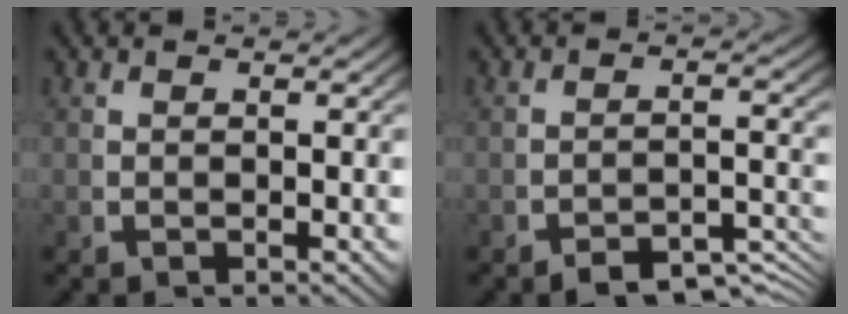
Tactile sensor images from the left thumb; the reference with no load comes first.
{"total": 5.8, "force": [-4.6, 2.1, 2.7], "torque": [-0.033, -0.011, -0.070]}